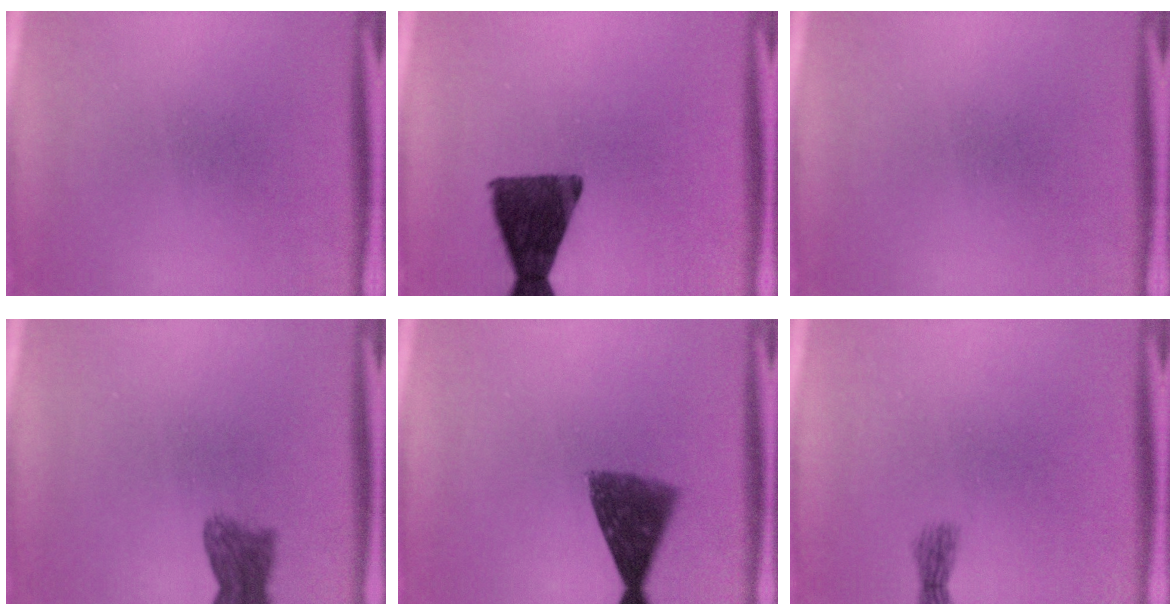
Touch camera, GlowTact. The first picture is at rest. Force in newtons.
{"total": 12.3}
{"total": 0.0}
{"total": 4.1}
{"total": 7.8}
{"total": 1.4}